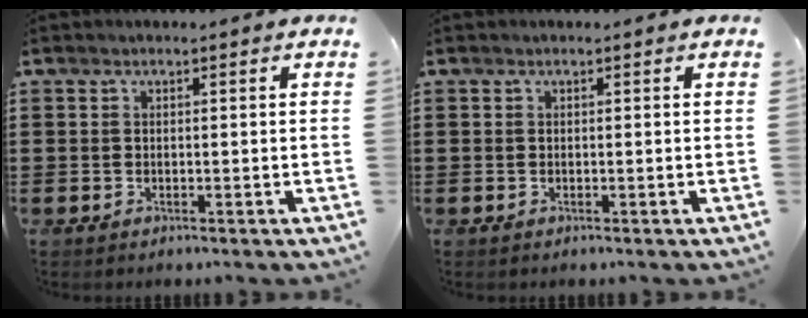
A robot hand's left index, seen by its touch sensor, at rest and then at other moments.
{"total": 0.0}